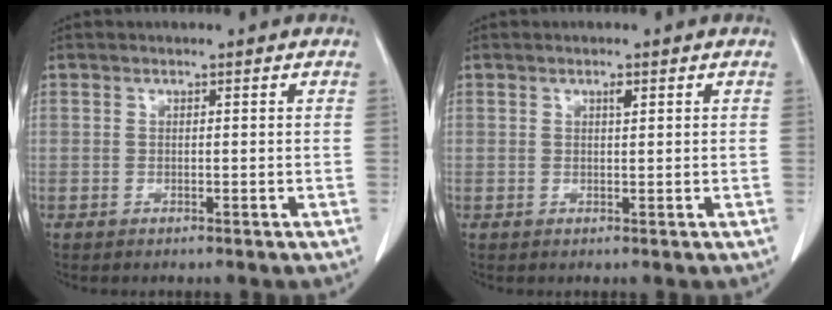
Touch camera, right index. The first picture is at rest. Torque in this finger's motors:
{"motor_torque": [0.09, 0.02, 0.00, 0.02]}